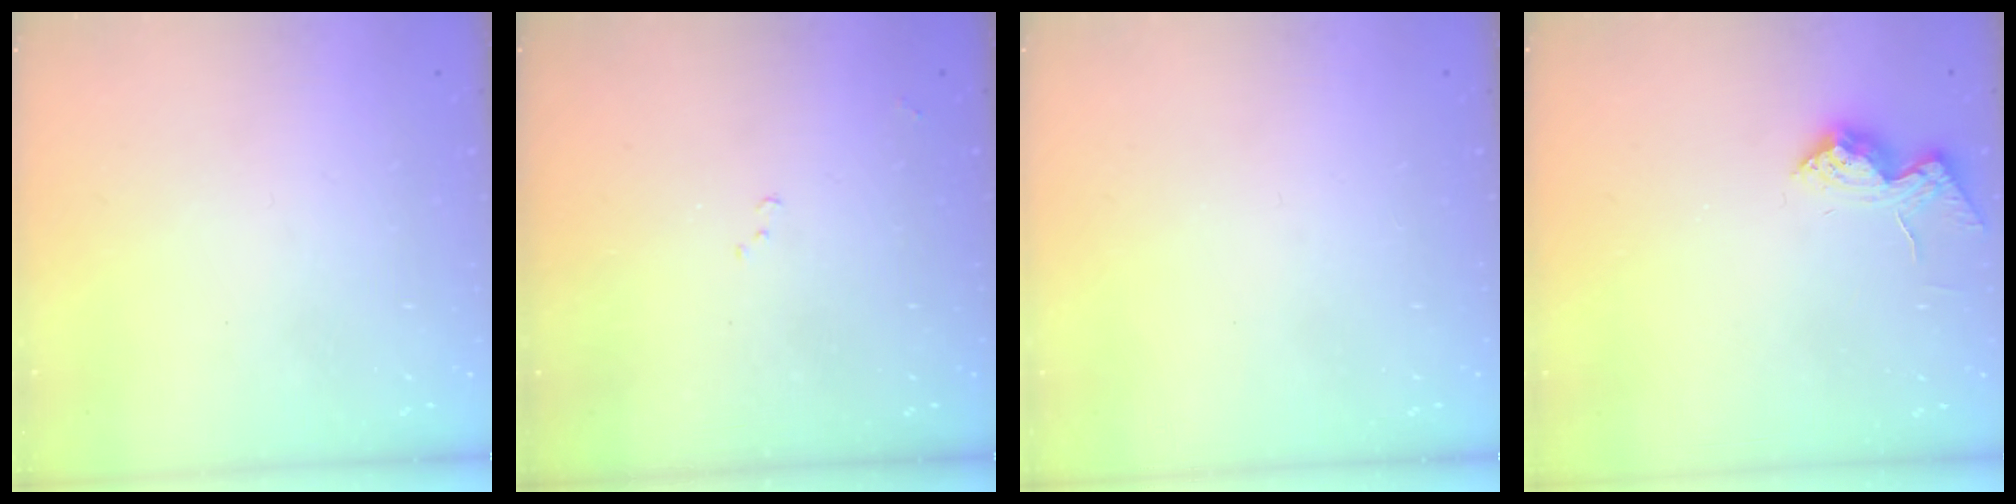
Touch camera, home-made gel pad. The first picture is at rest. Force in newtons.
{"total": 7.4, "press": 7.3, "slide": 1.0}
{"total": 0.0}
{"total": 12.6, "press": 12.6, "slide": 0.5}